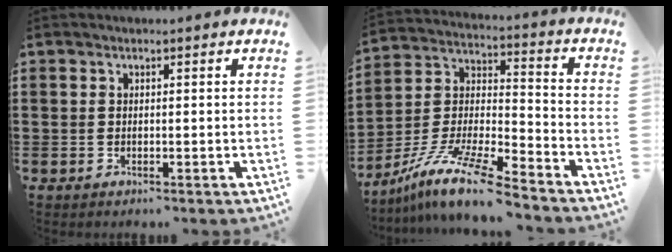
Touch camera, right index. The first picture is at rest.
{"total": 12.1, "force": [-9.9, 1.3, 6.9], "torque": [-0.139, 0.015, -0.196]}